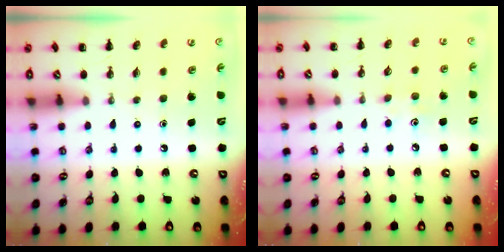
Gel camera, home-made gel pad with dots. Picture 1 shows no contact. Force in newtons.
{"total": 5.1, "press": 4.9, "slide": 1.4}